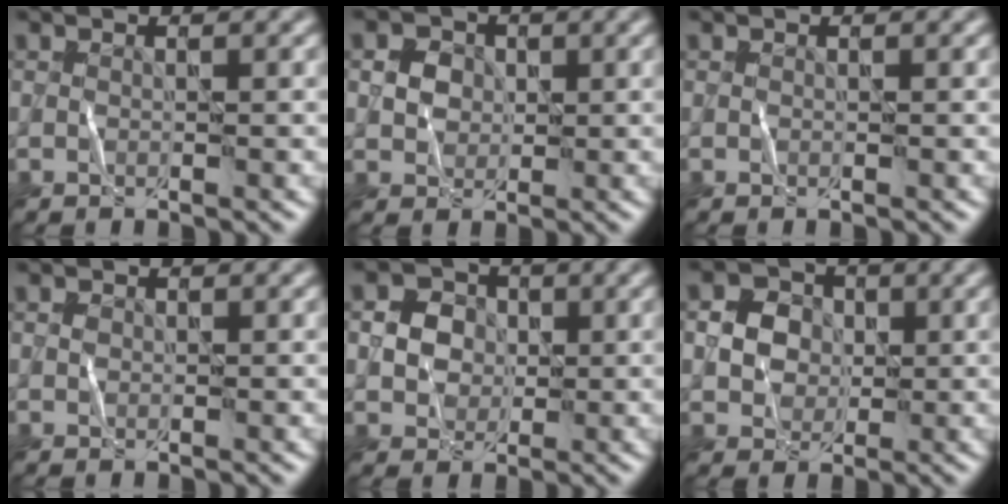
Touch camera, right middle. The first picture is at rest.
{"total": 2.2, "force": [0.3, 2.0, 0.8], "torque": [-0.017, 0.000, 0.003]}
{"total": 0.0}
{"total": 0.6, "force": [0.0, 0.6, 0.1], "torque": [-0.002, 0.001, 0.000]}
{"total": 2.7, "force": [0.0, 2.5, 1.0], "torque": [-0.016, 0.001, 0.000]}
{"total": 3.0, "force": [0.1, 2.8, 1.2], "torque": [-0.021, 0.002, 0.001]}